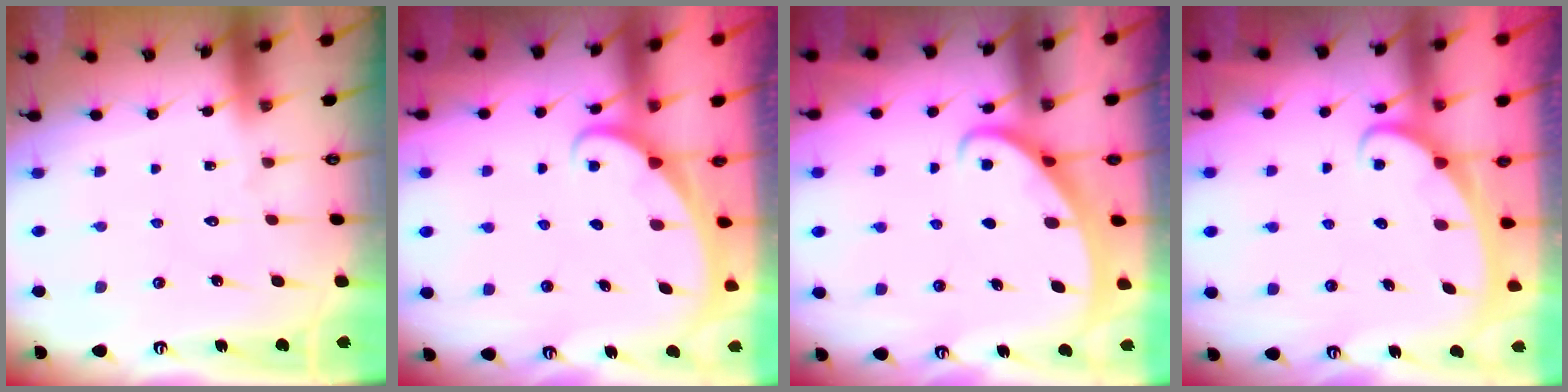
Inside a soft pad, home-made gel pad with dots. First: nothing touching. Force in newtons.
{"total": 1.7, "press": 1.7, "slide": 0.1}
{"total": 2.2, "press": 2.2, "slide": 0.2}
{"total": 2.6, "press": 2.6, "slide": 0.3}